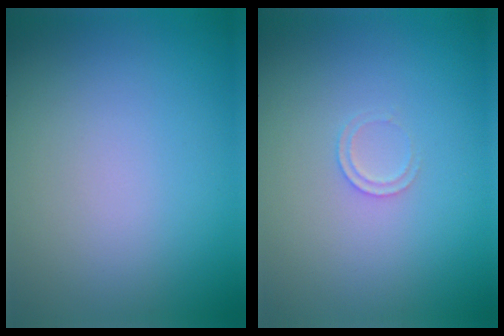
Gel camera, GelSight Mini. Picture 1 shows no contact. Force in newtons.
{"total": 0.9, "press": 0.9, "slide": 0.1}